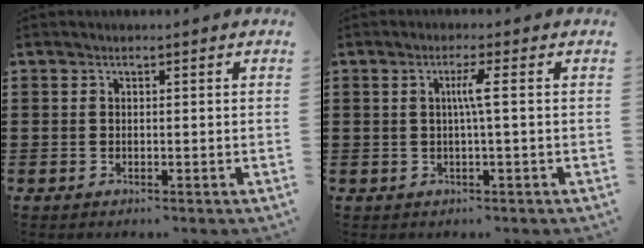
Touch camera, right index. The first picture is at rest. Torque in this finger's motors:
{"motor_torque": [0.59, -0.31, 0.09, 0.03]}